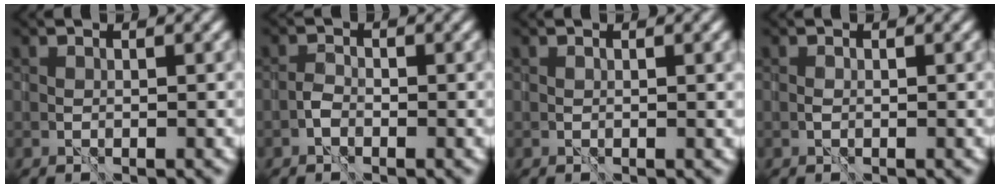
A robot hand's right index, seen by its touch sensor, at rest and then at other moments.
{"total": 0.5, "force": [-0.4, 0.4, 0.1], "torque": [-0.001, 0.003, -0.012]}
{"total": 0.8, "force": [0.3, 0.2, 0.7], "torque": [-0.010, -0.003, 0.006]}
{"total": 0.0}